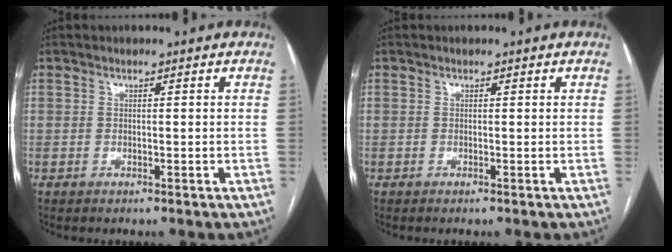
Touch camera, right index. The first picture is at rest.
{"total": 0.0}